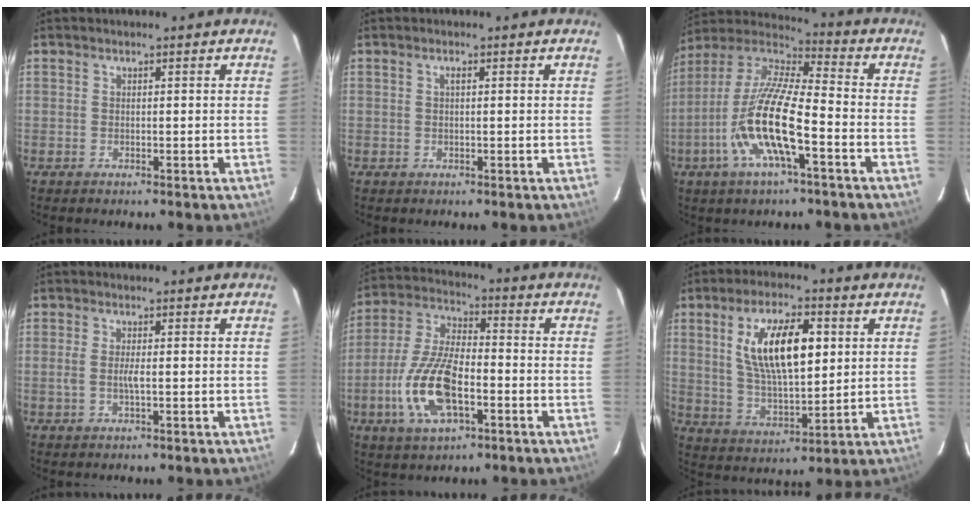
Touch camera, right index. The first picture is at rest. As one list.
[{"total": 0.7, "force": [0.2, 0.1, 0.6], "torque": [-0.012, 0.004, 0.001]}, {"total": 16.8, "force": [-6.3, 3.6, 15.1], "torque": [-0.299, -0.015, -0.130]}, {"total": 2.3, "force": [-0.4, 0.3, 2.2], "torque": [-0.045, -0.003, -0.007]}, {"total": 14.8, "force": [-4.9, 6.1, 12.5], "torque": [-0.271, -0.004, -0.092]}, {"total": 14.6, "force": [4.0, 5.7, 12.9], "torque": [-0.235, 0.009, 0.080]}]